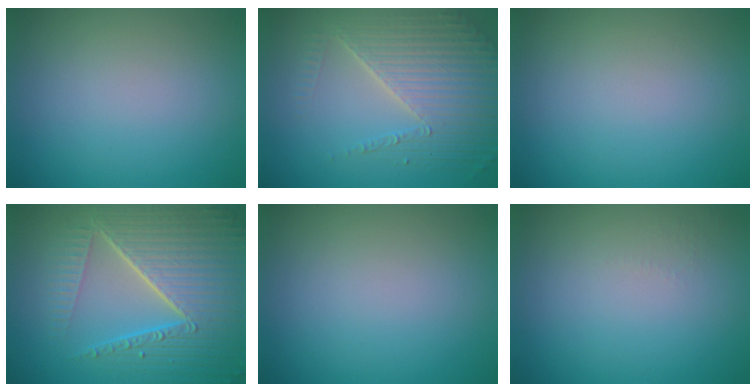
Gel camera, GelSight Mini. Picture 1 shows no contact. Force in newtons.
{"total": 5.8, "press": 4.5, "slide": 3.7}
{"total": 0.0}
{"total": 8.6, "press": 6.0, "slide": 6.2}
{"total": 0.0}
{"total": 0.6, "press": 0.6, "slide": 0.3}